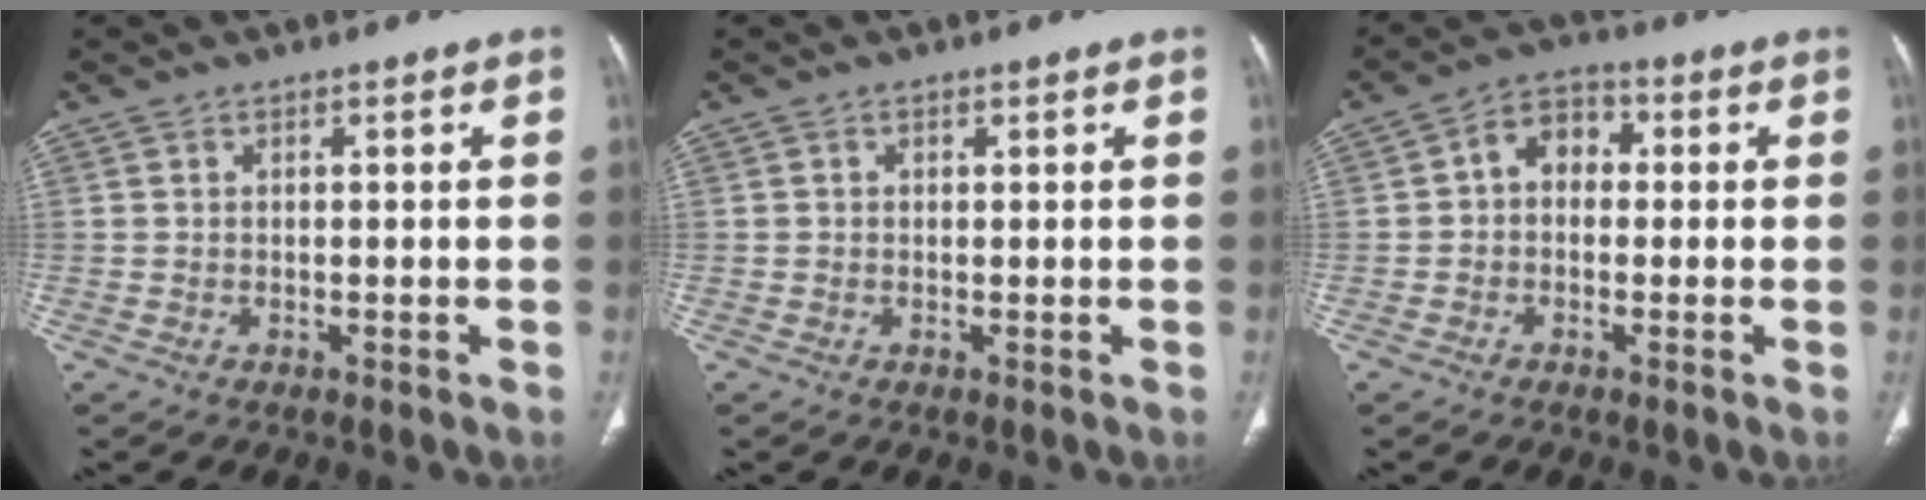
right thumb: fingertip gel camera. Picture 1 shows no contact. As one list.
[{"total": 0.6, "force": [0.2, 0.5, 0.2], "torque": [0.001, 0.000, 0.003]}, {"total": 6.0, "force": [0.2, 4.6, 3.8], "torque": [-0.034, 0.020, -0.011]}]